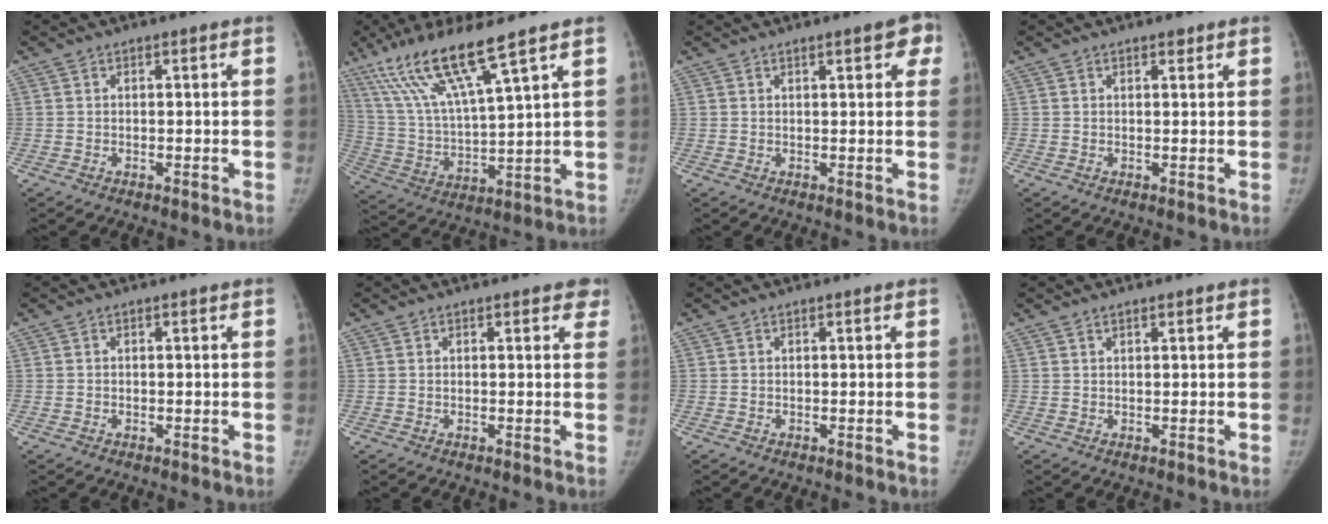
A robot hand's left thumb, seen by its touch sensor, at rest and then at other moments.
{"total": 15.8, "force": [10.1, 1.6, 12.0], "torque": [-0.242, -0.041, 0.203]}
{"total": 5.1, "force": [2.4, 1.7, 4.1], "torque": [-0.031, -0.002, 0.022]}
{"total": 1.1, "force": [0.8, 0.5, 0.6], "torque": [-0.004, -0.004, 0.010]}
{"total": 0.0}
{"total": 2.2, "force": [1.5, 1.2, 1.2], "torque": [0.011, -0.002, 0.009]}
{"total": 0.0}
{"total": 0.9, "force": [0.7, 0.3, 0.5], "torque": [-0.008, -0.002, 0.012]}